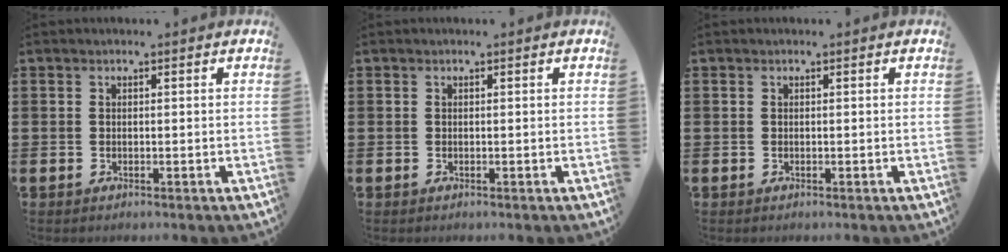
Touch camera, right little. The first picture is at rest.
{"total": 0.0}
{"total": 0.0}